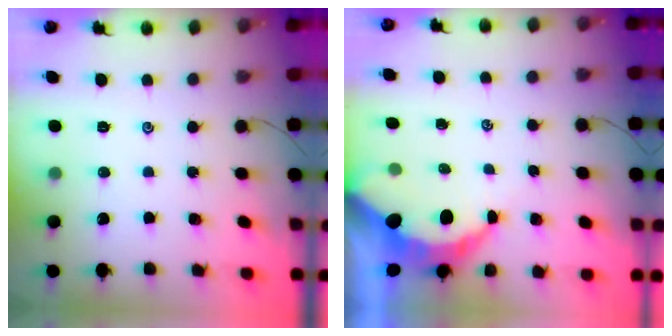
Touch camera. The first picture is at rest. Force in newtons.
{"total": 6.6, "press": 6.6, "slide": 0.7}